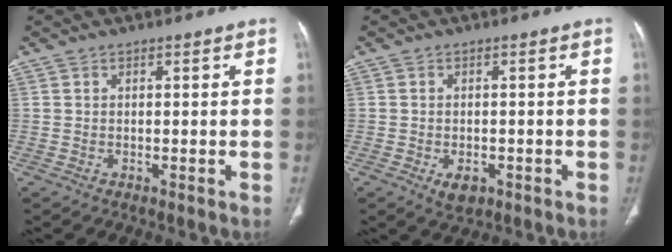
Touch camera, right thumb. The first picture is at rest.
{"total": 3.5, "force": [-1.5, 2.2, 2.3], "torque": [-0.031, 0.002, -0.014]}